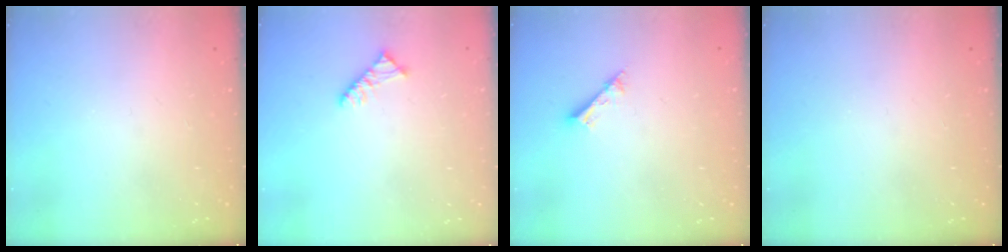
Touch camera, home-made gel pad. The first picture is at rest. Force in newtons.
{"total": 5.2, "press": 5.1, "slide": 0.8}
{"total": 2.5, "press": 2.5, "slide": 0.1}
{"total": 0.0}